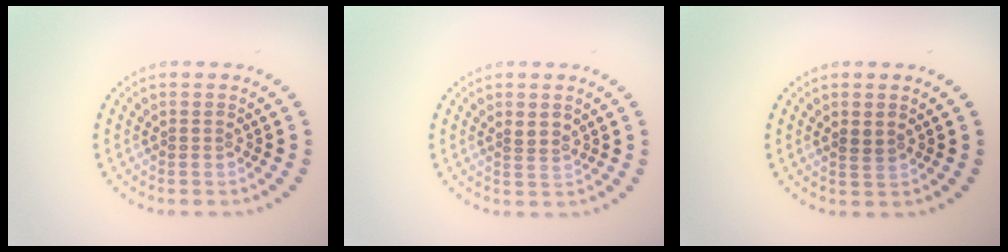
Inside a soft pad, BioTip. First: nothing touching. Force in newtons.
{"total": 1.5, "press": 1.1, "slide": 0.9}
{"total": 1.0, "press": 0.9, "slide": 0.4}